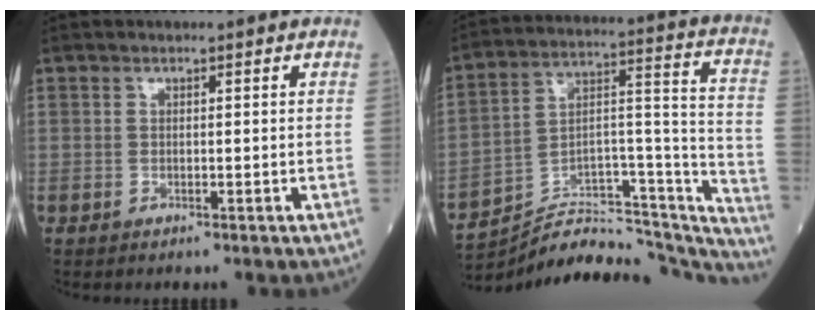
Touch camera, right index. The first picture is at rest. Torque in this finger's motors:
{"motor_torque": [0.07, -0.14, -0.04, -0.01]}